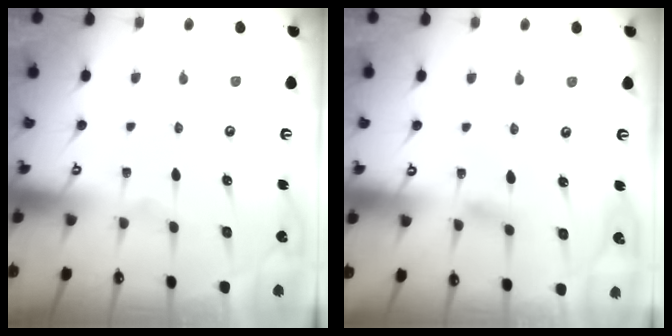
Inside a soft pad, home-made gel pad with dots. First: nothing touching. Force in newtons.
{"total": 4.9, "press": 4.9, "slide": 0.5}